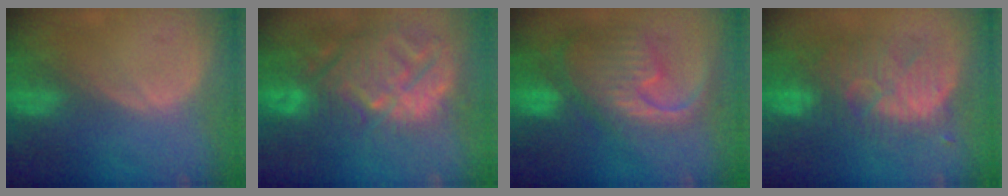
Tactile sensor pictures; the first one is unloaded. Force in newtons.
{"total": 14.8, "press": 12.7, "slide": 7.6}
{"total": 12.5, "press": 10.7, "slide": 6.4}
{"total": 9.3, "press": 9.3, "slide": 1.3}